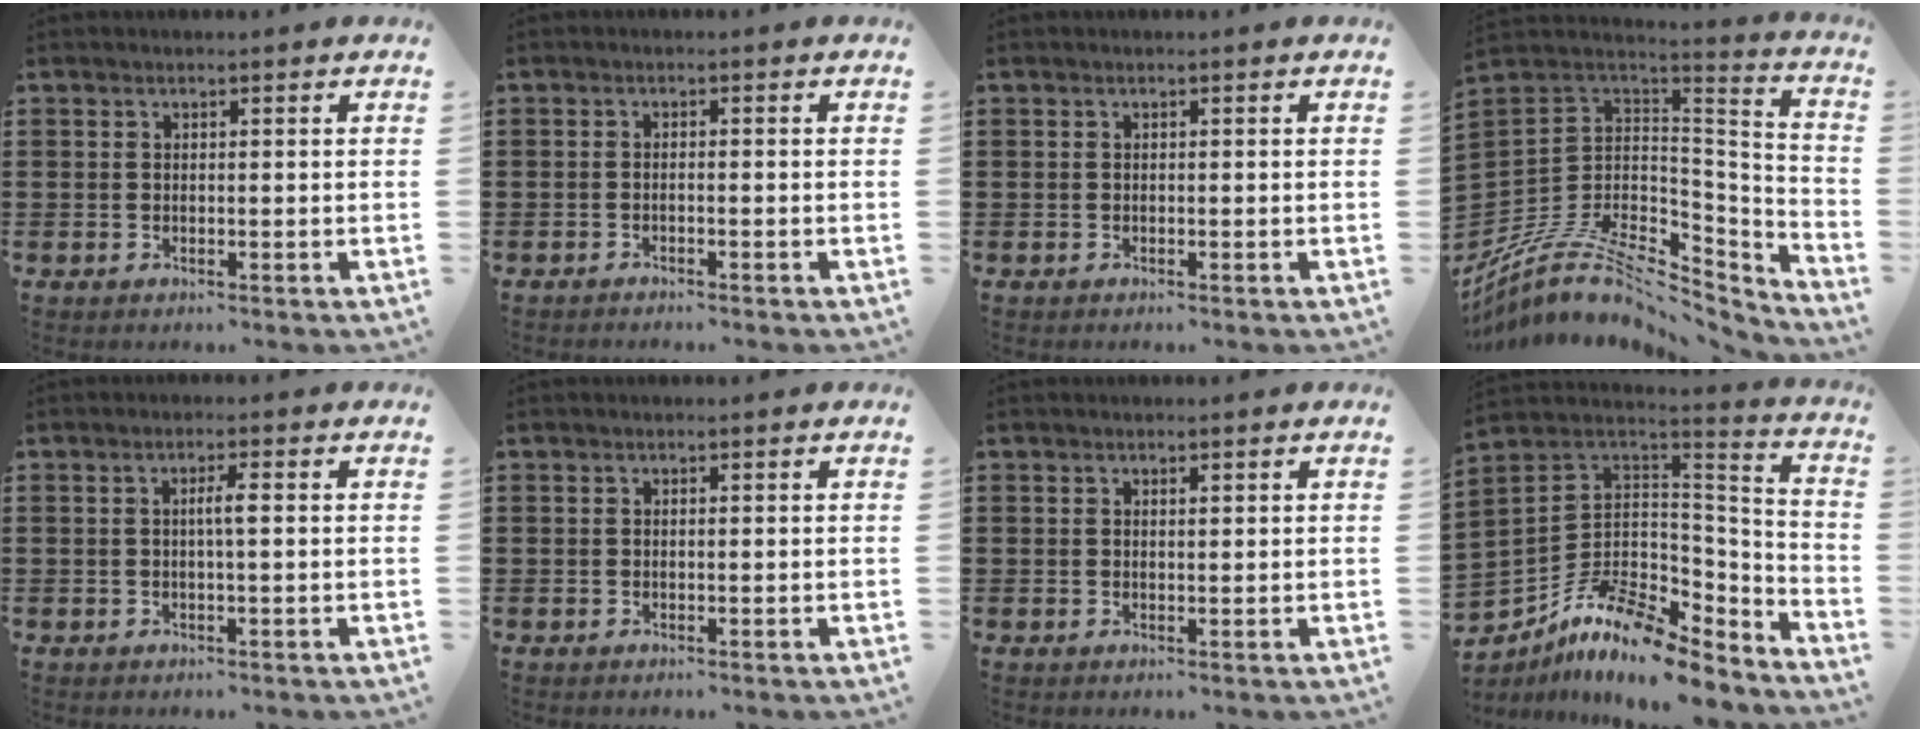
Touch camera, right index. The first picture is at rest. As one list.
[{"total": 1.1, "force": [-1.0, -0.2, 0.4], "torque": [-0.008, -0.004, -0.019]}, {"total": 0.0}, {"total": 11.6, "force": [-7.2, 5.5, 7.3], "torque": [-0.156, 0.007, -0.131]}, {"total": 2.2, "force": [0.0, 0.1, 2.2], "torque": [-0.041, -0.001, -0.002]}, {"total": 0.0}, {"total": 0.5, "force": [0.4, 0.2, 0.3], "torque": [-0.006, 0.002, 0.007]}, {"total": 11.2, "force": [-8.1, 4.5, 6.3], "torque": [-0.134, 0.009, -0.154]}]